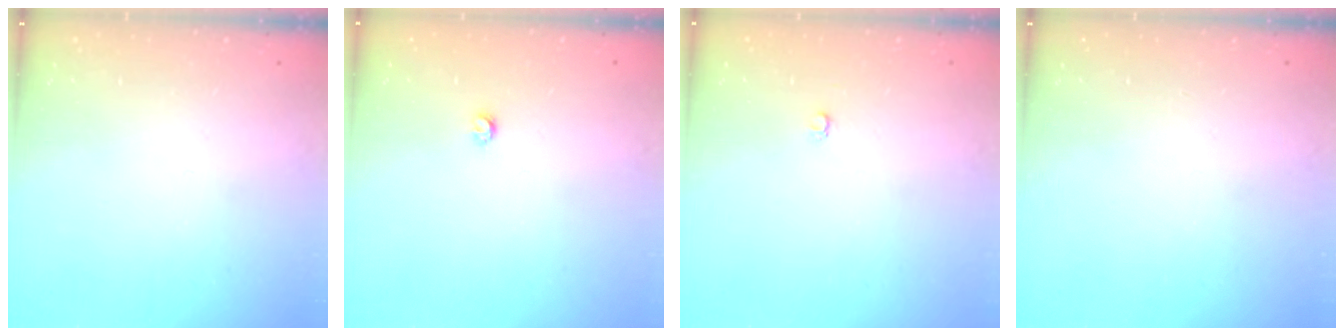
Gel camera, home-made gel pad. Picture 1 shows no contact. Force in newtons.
{"total": 2.9, "press": 2.8, "slide": 0.5}
{"total": 2.6, "press": 2.6, "slide": 0.3}
{"total": 0.0}